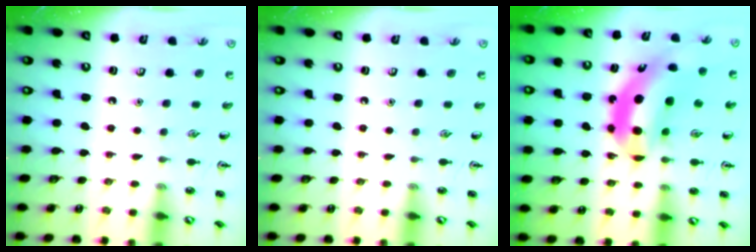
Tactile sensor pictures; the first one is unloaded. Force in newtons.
{"total": 0.0}
{"total": 11.7, "press": 11.1, "slide": 3.7}